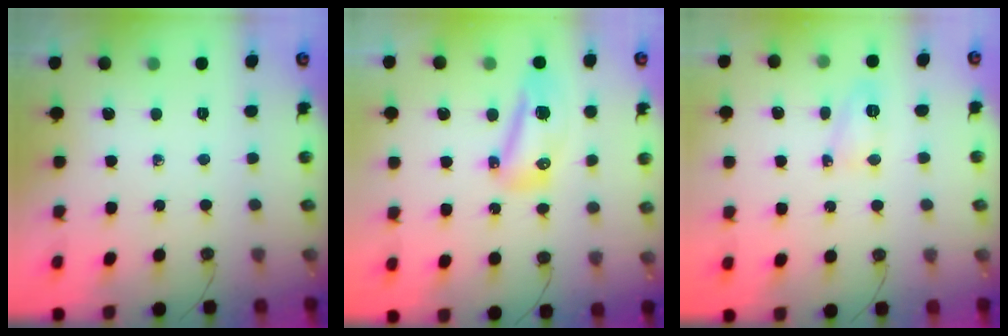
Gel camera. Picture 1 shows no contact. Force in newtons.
{"total": 8.7, "press": 8.6, "slide": 1.1}
{"total": 6.1, "press": 6.1, "slide": 0.4}